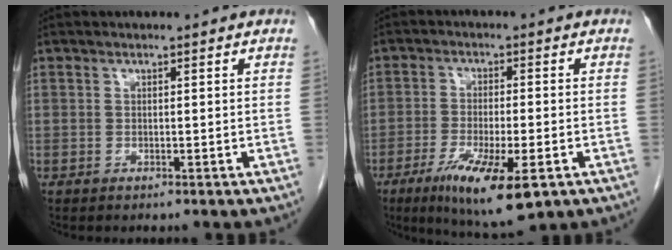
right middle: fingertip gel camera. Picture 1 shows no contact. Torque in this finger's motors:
{"motor_torque": [1.54, -0.60, 0.32, 0.12]}